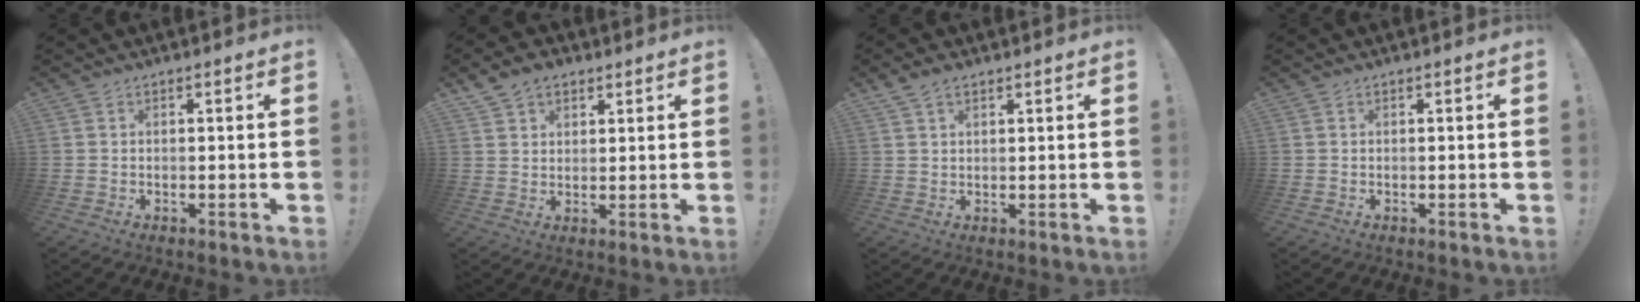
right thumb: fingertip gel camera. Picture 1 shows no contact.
{"total": 5.8, "force": [3.8, 4.0, 1.8], "torque": [-0.032, -0.010, 0.073]}
{"total": 3.4, "force": [2.4, 1.7, 1.7], "torque": [-0.035, -0.006, 0.048]}
{"total": 0.0}